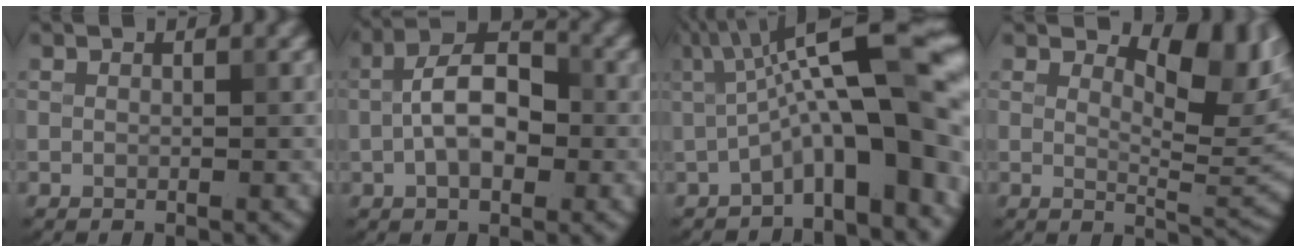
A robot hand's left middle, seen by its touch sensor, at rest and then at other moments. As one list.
[{"total": 6.1, "force": [-0.7, 3.3, 5.1], "torque": [-0.091, 0.014, -0.018]}, {"total": 12.1, "force": [-0.8, 3.2, 11.6], "torque": [-0.168, 0.029, -0.017]}, {"total": 5.9, "force": [2.8, 2.3, 4.7], "torque": [-0.064, -0.010, 0.040]}]